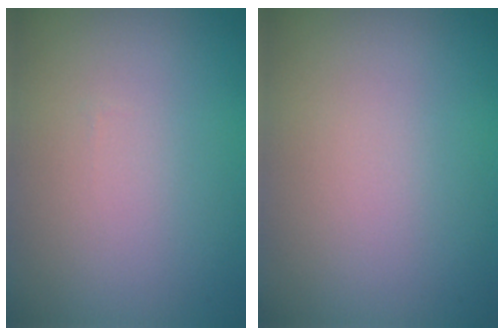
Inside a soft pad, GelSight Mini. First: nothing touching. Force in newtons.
{"total": 0.0}